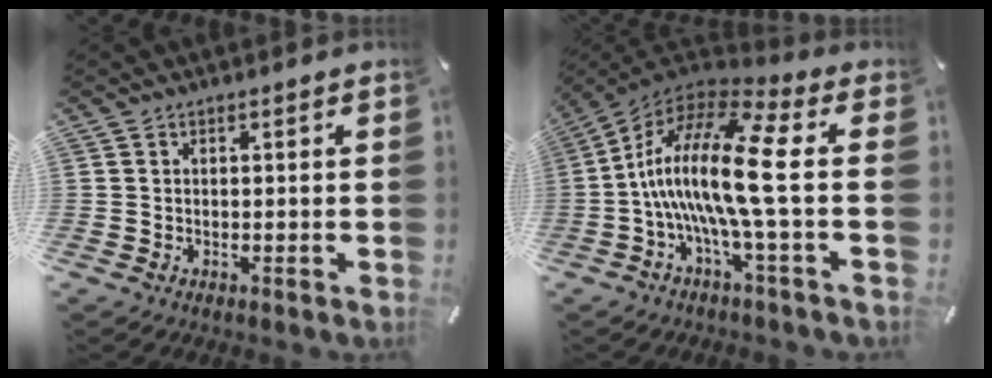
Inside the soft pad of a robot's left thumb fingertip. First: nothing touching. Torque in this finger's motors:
{"motor_torque": [1.69, 3.32, 1.93, -0.84, 0.64]}